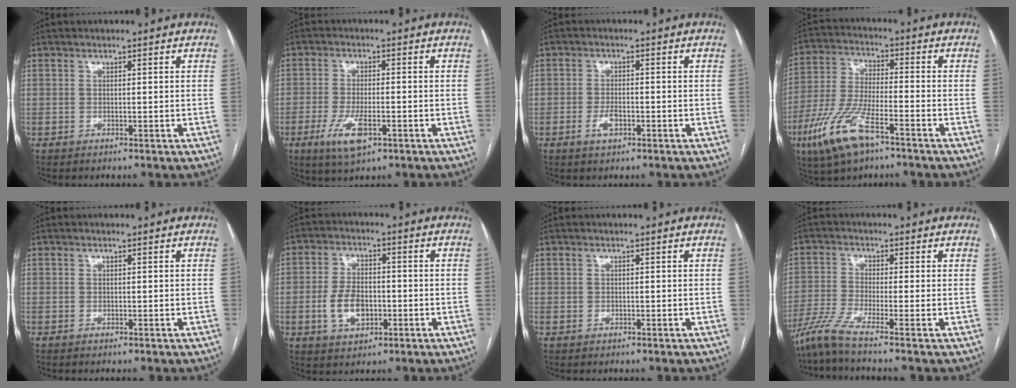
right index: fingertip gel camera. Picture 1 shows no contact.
{"total": 6.9, "force": [-3.0, 2.2, 5.8], "torque": [-0.116, -0.012, -0.048]}
{"total": 3.1, "force": [-1.3, 1.3, 2.5], "torque": [-0.048, 0.001, -0.022]}
{"total": 12.3, "force": [-6.9, 3.5, 9.6], "torque": [-0.210, -0.014, -0.127]}
{"total": 0.0}
{"total": 7.1, "force": [-1.7, 4.2, 5.5], "torque": [-0.113, 0.008, -0.025]}
{"total": 0.7, "force": [0.0, 0.6, 0.2], "torque": [-0.001, 0.001, 0.003]}
{"total": 4.8, "force": [-3.9, -1.5, 2.3], "torque": [-0.057, -0.021, -0.085]}